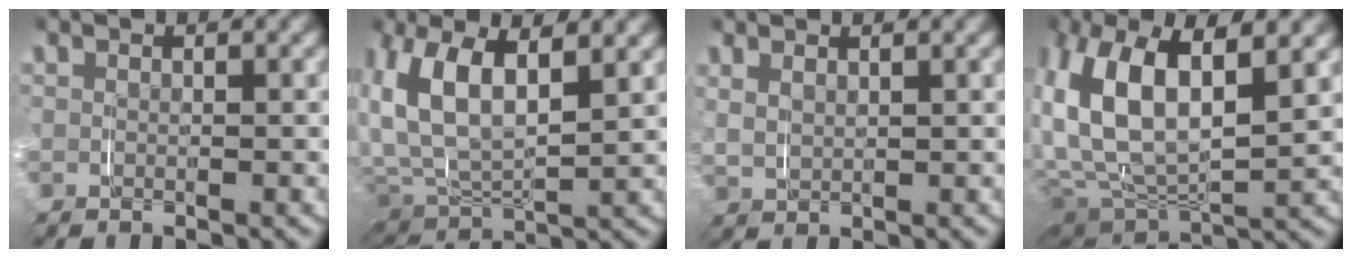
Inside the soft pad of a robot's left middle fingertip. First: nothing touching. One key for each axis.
{"total": 6.4, "fx": 2.7, "fy": 4.7, "fz": 3.4, "tx": -0.093, "ty": 0.007, "tz": 0.031}
{"total": 1.9, "fx": 1.7, "fy": -0.7, "fz": -0.2, "tx": 0.012, "ty": 0.004, "tz": 0.032}
{"total": 8.0, "fx": 2.5, "fy": 5.2, "fz": 5.6, "tx": -0.122, "ty": 0.009, "tz": 0.032}